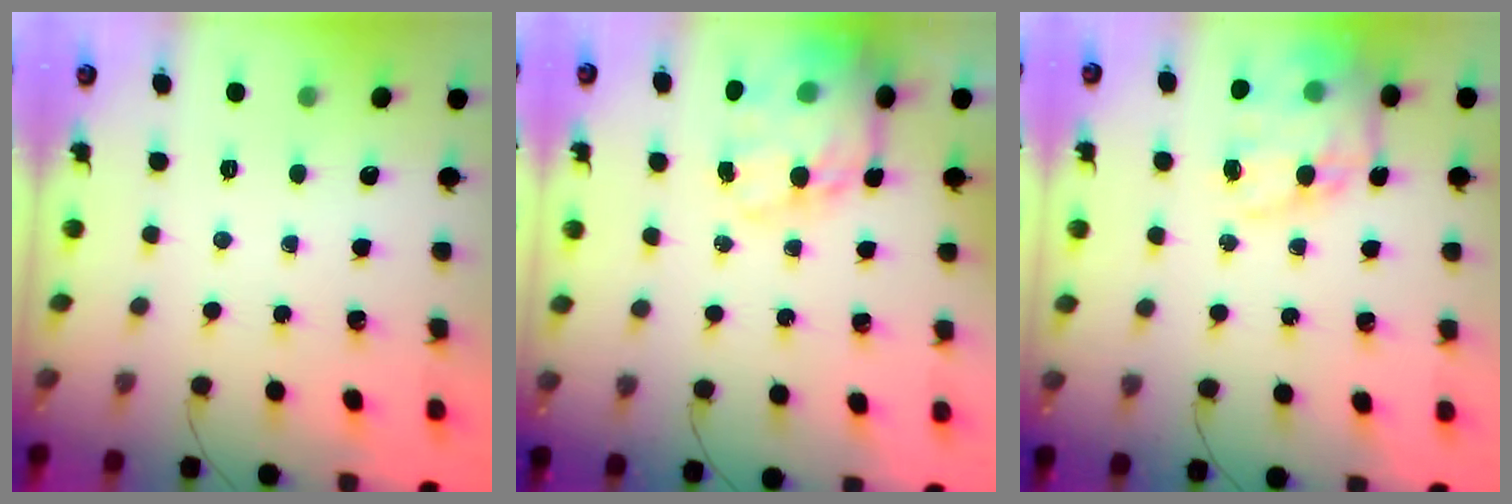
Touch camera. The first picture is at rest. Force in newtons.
{"total": 20.5, "press": 20.0, "slide": 4.6}
{"total": 18.2, "press": 17.8, "slide": 3.9}